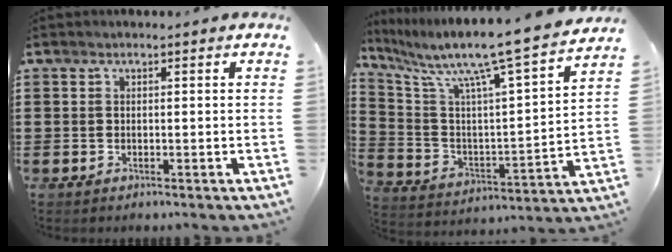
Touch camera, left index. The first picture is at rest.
{"total": 10.2, "force": [8.6, -0.3, 5.5], "torque": [-0.127, -0.081, 0.129]}